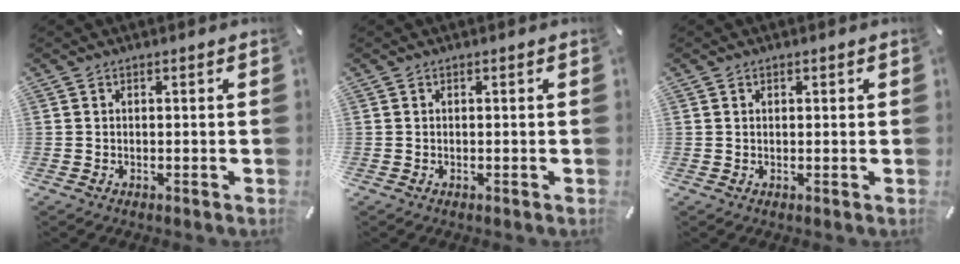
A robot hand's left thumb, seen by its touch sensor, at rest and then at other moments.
{"total": 0.0}
{"total": 0.5, "force": [0.3, 0.4, 0.2], "torque": [-0.004, 0.001, 0.006]}